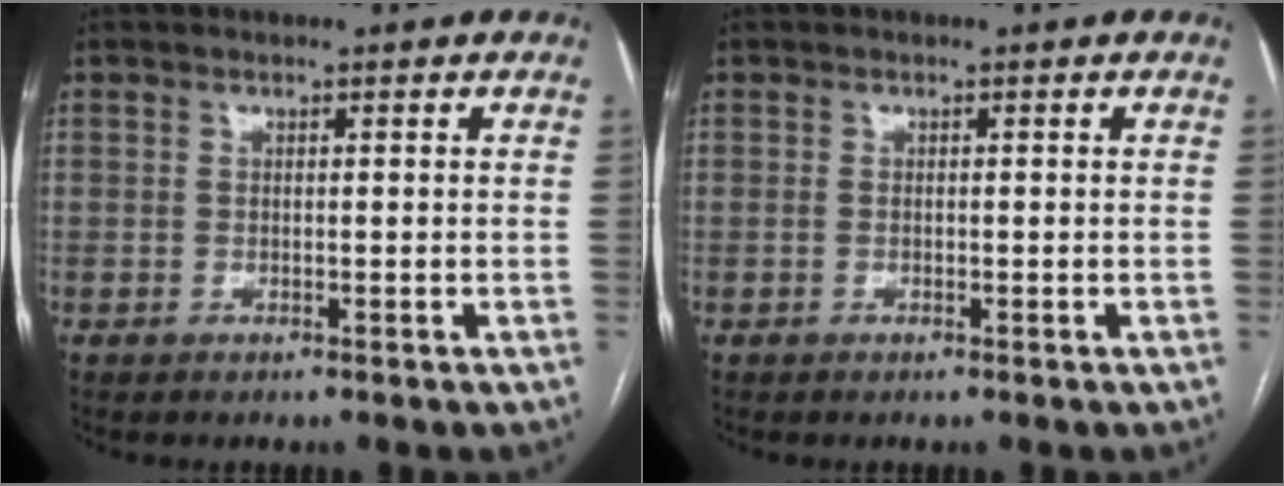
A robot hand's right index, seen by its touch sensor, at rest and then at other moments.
{"total": 0.0}